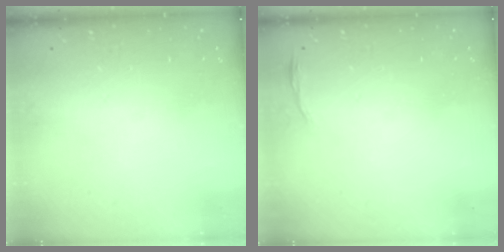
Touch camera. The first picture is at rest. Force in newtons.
{"total": 3.6, "press": 3.5, "slide": 0.7}